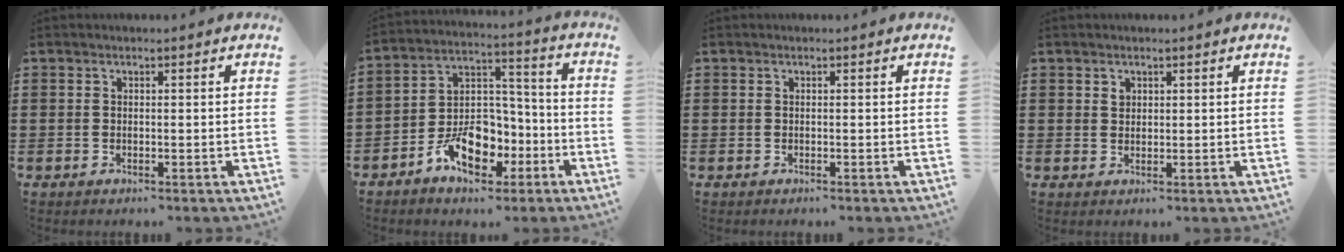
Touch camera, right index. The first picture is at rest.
{"total": 10.5, "force": [-5.3, 6.9, 6.0], "torque": [-0.112, 0.022, -0.092]}
{"total": 0.0}
{"total": 1.1, "force": [0.7, 0.8, 0.3], "torque": [-0.009, 0.002, 0.014]}